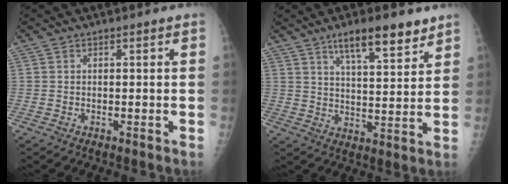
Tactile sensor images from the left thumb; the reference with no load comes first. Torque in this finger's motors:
{"motor_torque": [1.46, 0.57, 0.86, -0.60, 0.29]}